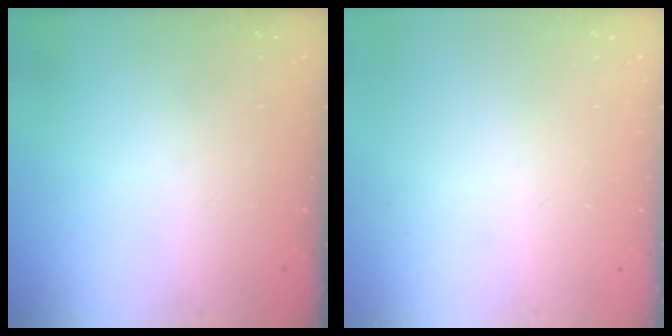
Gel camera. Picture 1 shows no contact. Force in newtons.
{"total": 0.0}